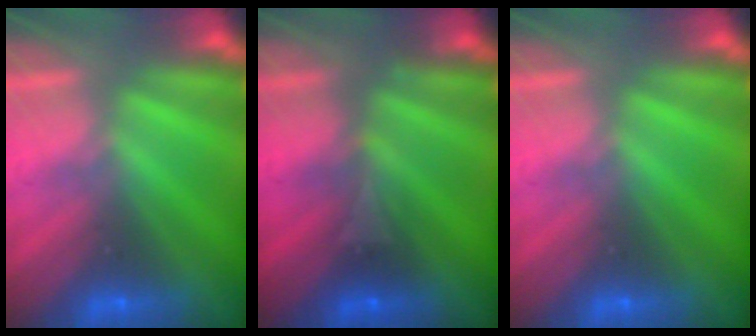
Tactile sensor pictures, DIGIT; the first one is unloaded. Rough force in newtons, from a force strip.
{"total": 2.9}
{"total": 0.0}